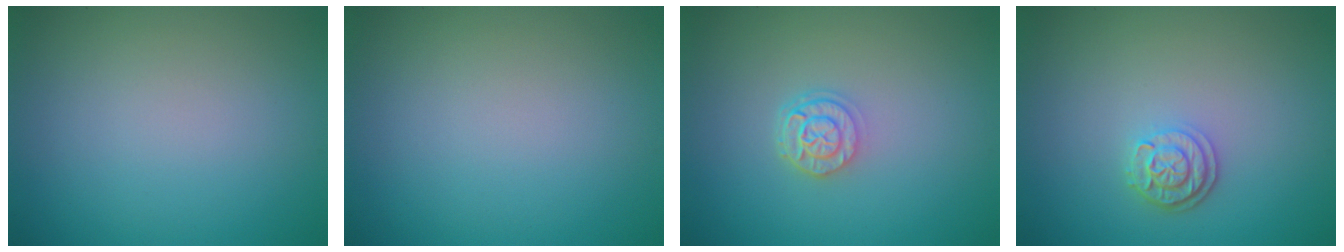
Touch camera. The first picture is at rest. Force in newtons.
{"total": 0.0}
{"total": 2.4, "press": 1.9, "slide": 1.5}
{"total": 2.5, "press": 2.1, "slide": 1.3}